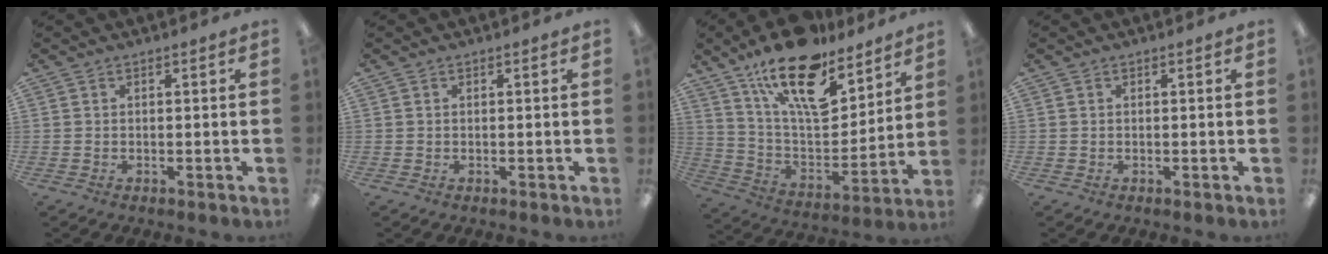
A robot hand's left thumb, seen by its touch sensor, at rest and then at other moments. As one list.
[{"total": 0.0}, {"total": 21.0, "force": [14.1, 9.1, 12.7], "torque": [-0.217, -0.082, 0.248]}, {"total": 0.0}]